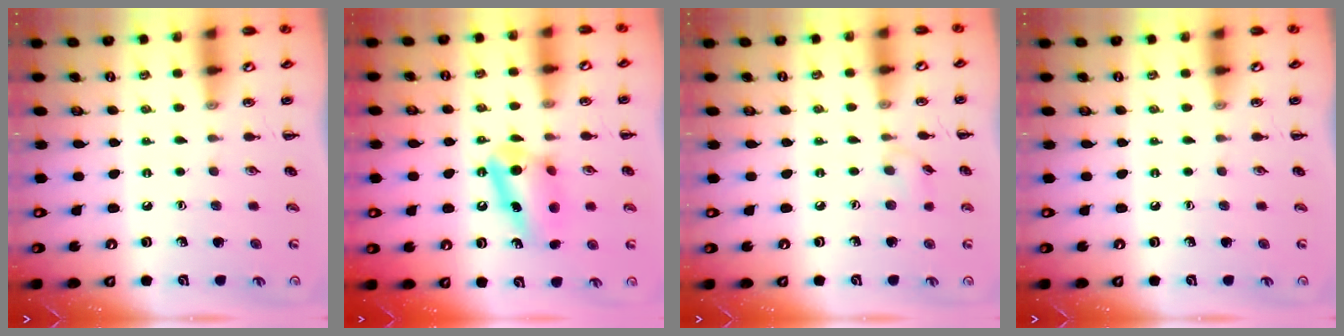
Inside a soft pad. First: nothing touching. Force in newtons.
{"total": 10.7, "press": 10.6, "slide": 1.2}
{"total": 3.5, "press": 3.4, "slide": 1.0}
{"total": 0.0}